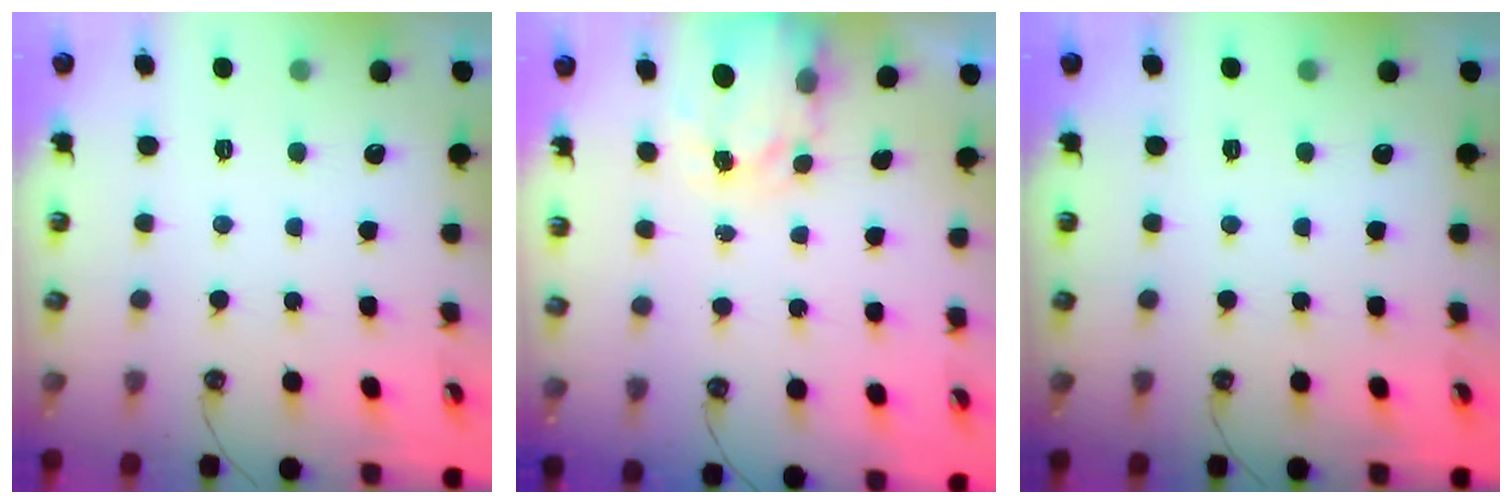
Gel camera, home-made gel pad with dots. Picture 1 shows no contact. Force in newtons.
{"total": 3.5, "press": 3.4, "slide": 0.6}
{"total": 0.0}